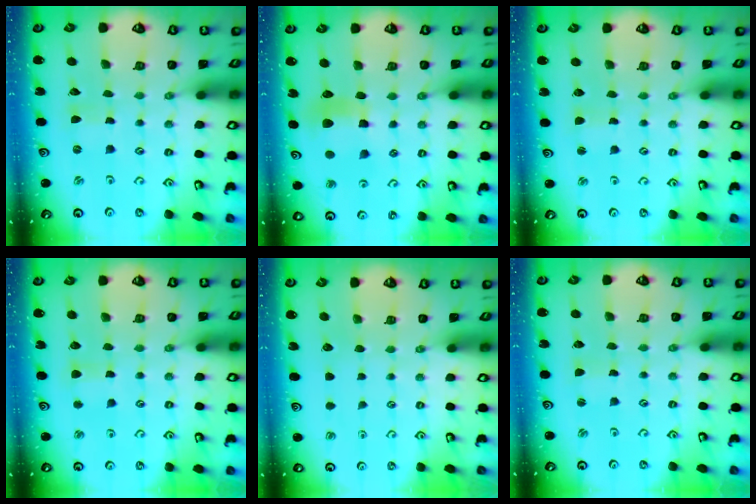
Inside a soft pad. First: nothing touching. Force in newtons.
{"total": 8.5, "press": 8.4, "slide": 1.2}
{"total": 1.9, "press": 1.9, "slide": 0.3}
{"total": 3.8, "press": 3.8, "slide": 0.4}
{"total": 0.0}
{"total": 0.5, "press": 0.5, "slide": 0.1}